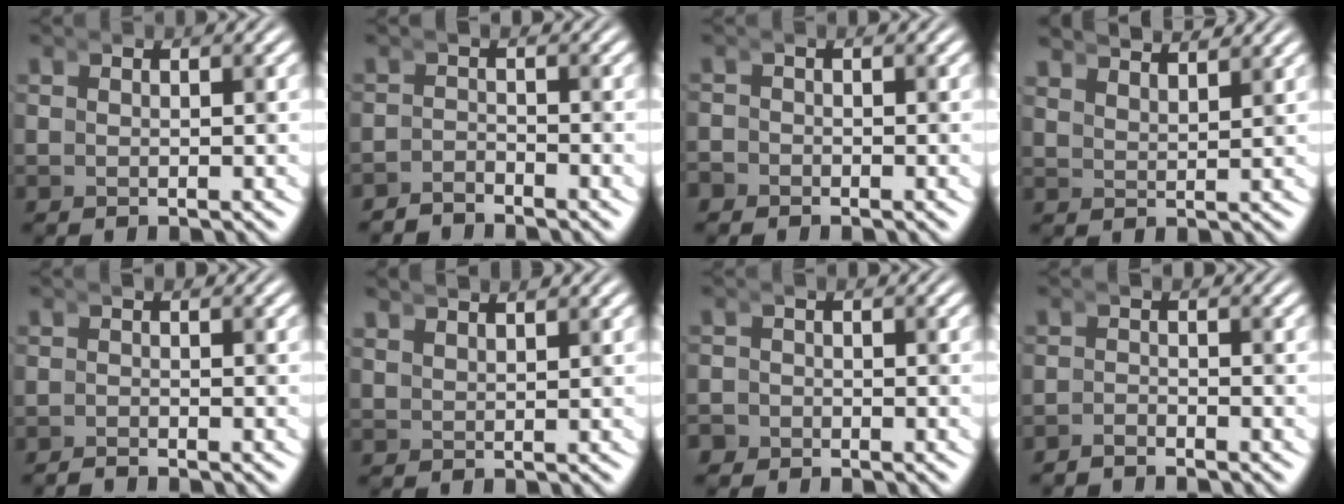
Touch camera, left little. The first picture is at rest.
{"total": 2.8, "force": [-2.3, -0.8, -1.3], "torque": [0.024, -0.007, -0.045]}
{"total": 1.4, "force": [-1.0, 0.6, -0.7], "torque": [-0.003, -0.007, -0.024]}
{"total": 2.9, "force": [2.8, 0.3, 0.7], "torque": [-0.016, 0.002, 0.047]}
{"total": 1.3, "force": [-1.0, -0.6, -0.7], "torque": [0.011, -0.005, -0.020]}
{"total": 2.2, "force": [2.2, 0.5, 0.4], "torque": [-0.007, 0.007, 0.035]}
{"total": 1.9, "force": [-1.4, 0.9, -0.8], "torque": [-0.005, -0.010, -0.029]}
{"total": 2.2, "force": [-1.6, -0.8, -1.2], "torque": [0.022, -0.005, -0.034]}